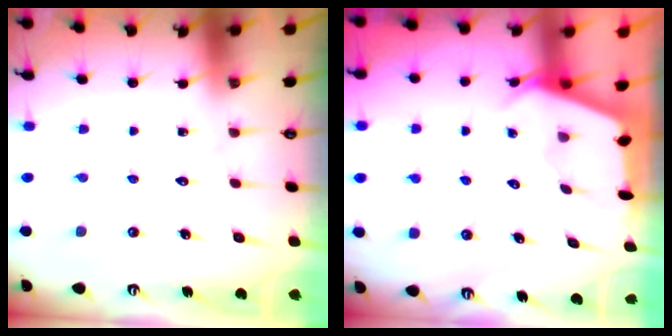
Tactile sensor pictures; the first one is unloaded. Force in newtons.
{"total": 2.4, "press": 2.4, "slide": 0.3}